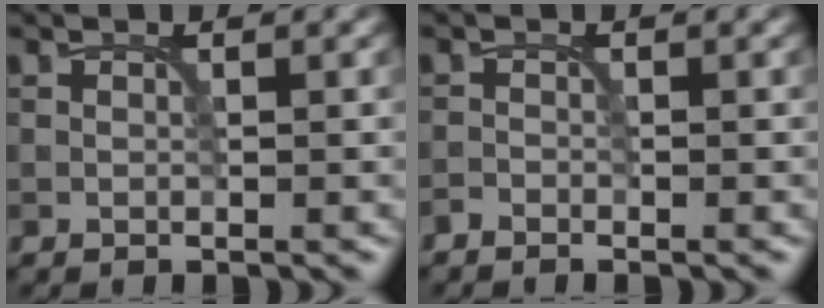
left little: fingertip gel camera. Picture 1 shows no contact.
{"total": 0.7, "force": [-0.7, 0.1, 0.1], "torque": [0.000, -0.001, -0.016]}